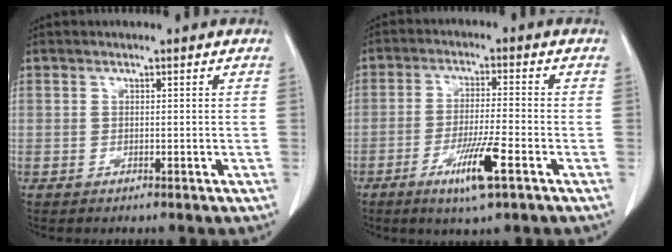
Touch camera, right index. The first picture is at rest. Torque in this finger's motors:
{"motor_torque": [0.91, -0.10, 0.53, 0.11]}